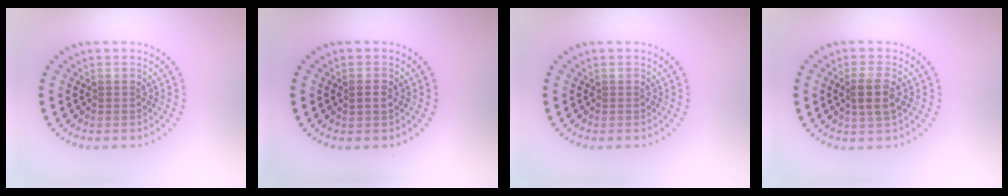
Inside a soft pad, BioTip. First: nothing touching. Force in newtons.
{"total": 1.0, "press": 1.0, "slide": 0.1}
{"total": 0.0}
{"total": 2.4, "press": 2.2, "slide": 1.0}